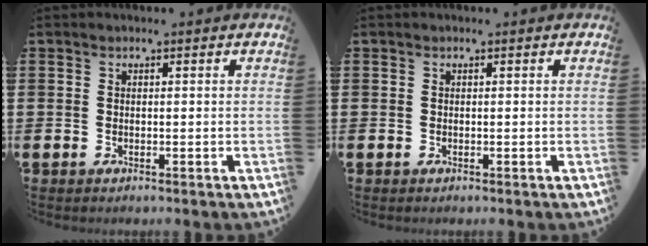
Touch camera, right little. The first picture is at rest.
{"total": 0.0}